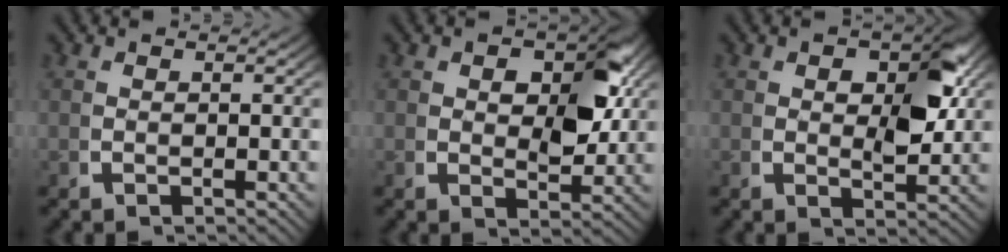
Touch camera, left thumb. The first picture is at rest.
{"total": 5.7, "force": [1.5, 2.8, 4.7], "torque": [-0.057, -0.003, 0.027]}
{"total": 5.0, "force": [1.4, 2.0, 4.4], "torque": [-0.050, 0.003, 0.020]}